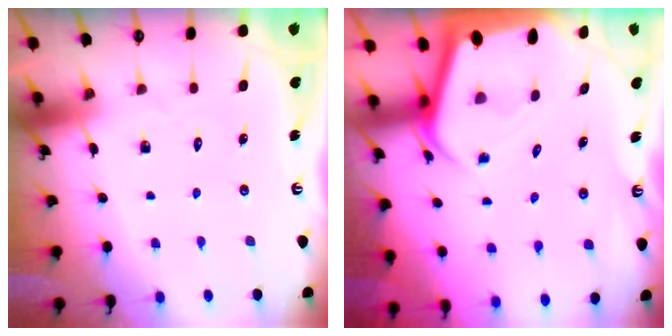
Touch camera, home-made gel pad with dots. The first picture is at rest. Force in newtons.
{"total": 2.8, "press": 2.8, "slide": 0.1}